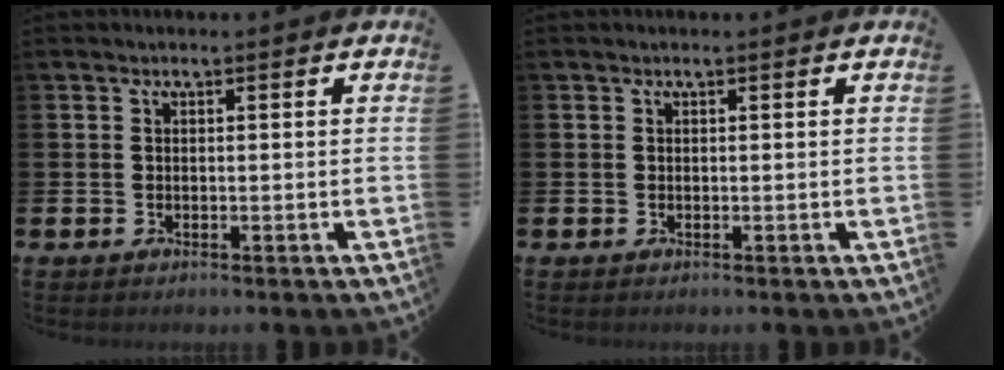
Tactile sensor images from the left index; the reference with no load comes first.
{"total": 0.0}